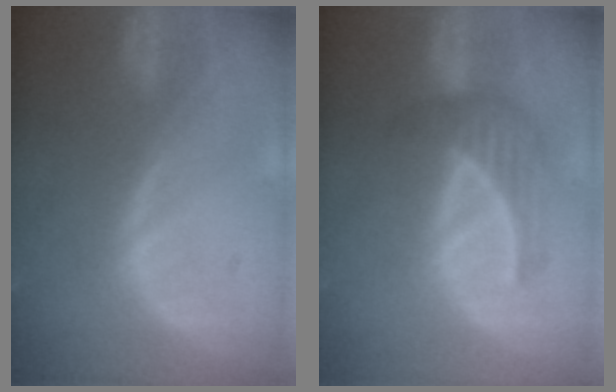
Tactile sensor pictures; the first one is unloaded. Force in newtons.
{"total": 4.1, "press": 4.0, "slide": 0.8}